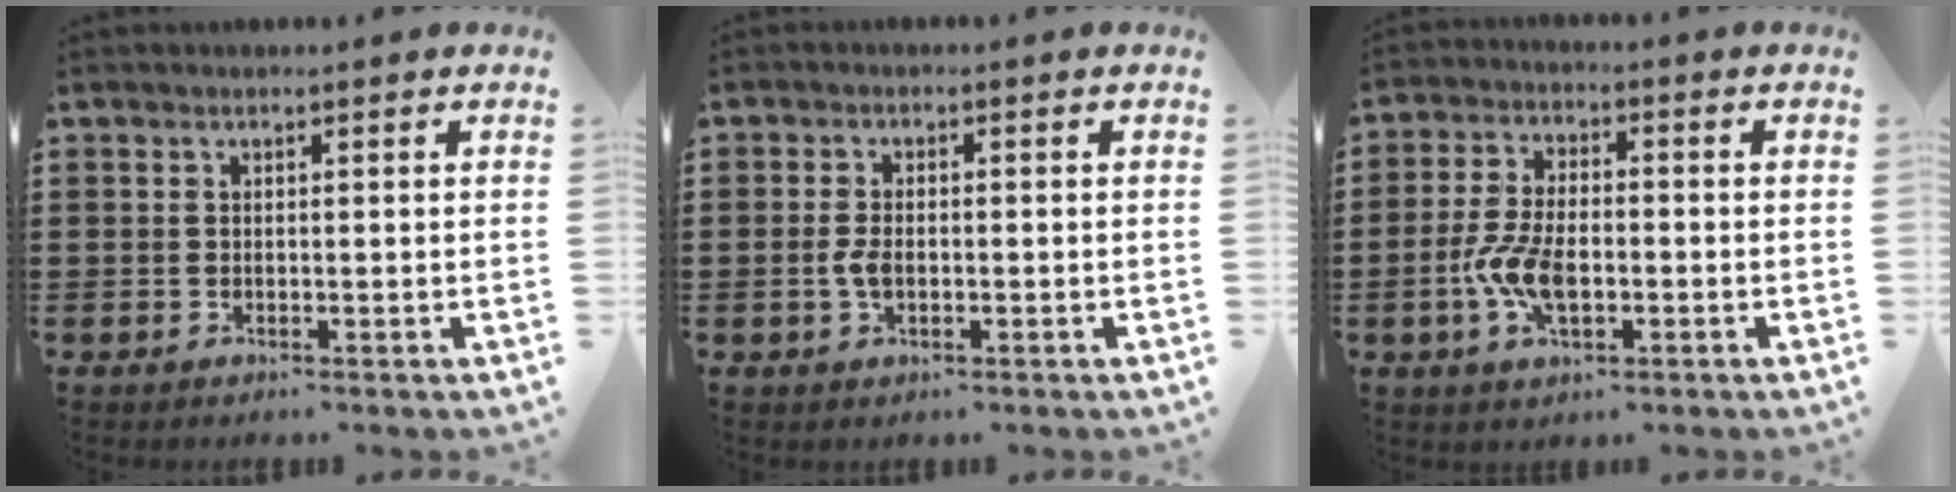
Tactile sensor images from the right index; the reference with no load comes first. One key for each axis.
{"total": 2.9, "fx": -0.5, "fy": 1.4, "fz": 2.5, "tx": -0.062, "ty": -0.006, "tz": -0.011}
{"total": 7.4, "fx": -2.0, "fy": 3.6, "fz": 6.2, "tx": -0.146, "ty": -0.004, "tz": -0.042}